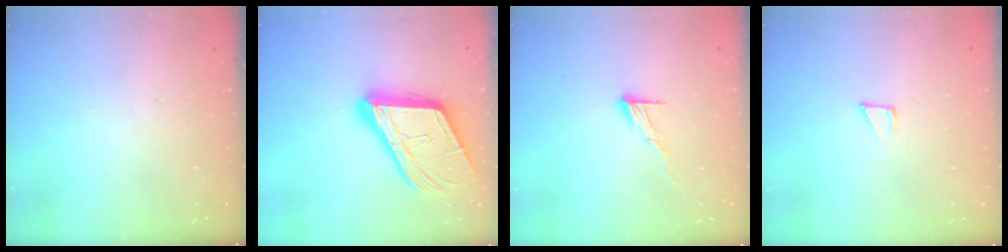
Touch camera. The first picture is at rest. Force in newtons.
{"total": 21.5, "press": 21.4, "slide": 2.5}
{"total": 7.5, "press": 7.5, "slide": 0.5}
{"total": 3.7, "press": 3.7, "slide": 0.2}